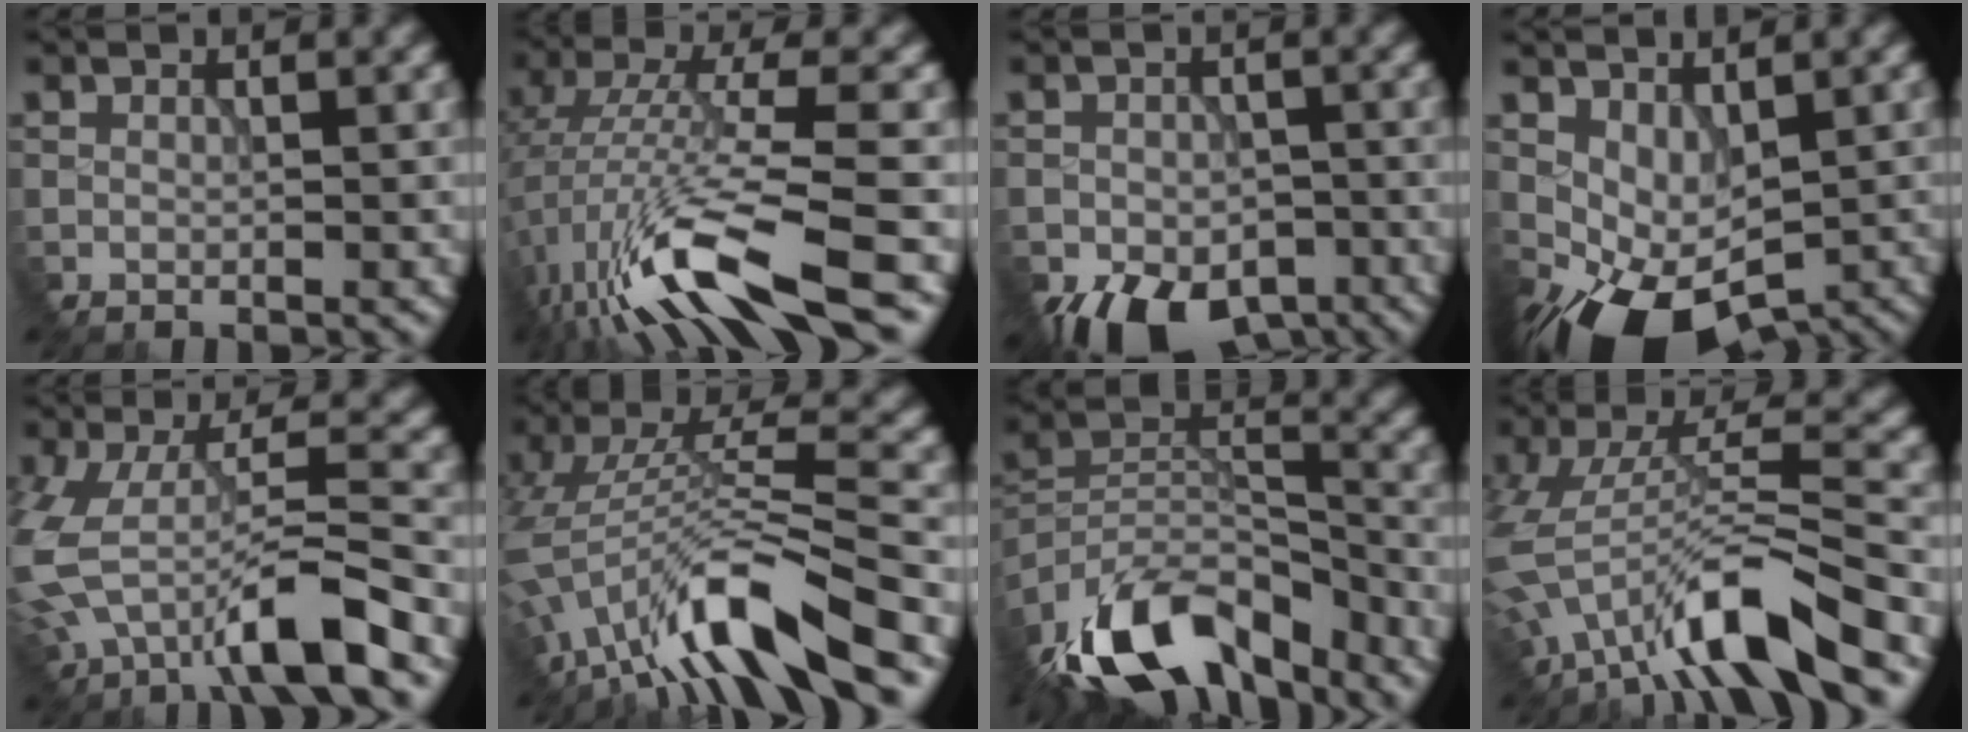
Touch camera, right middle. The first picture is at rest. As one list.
[{"total": 10.2, "force": [-4.6, 2.1, 8.9], "torque": [-0.168, 0.004, -0.085]}, {"total": 10.0, "force": [-6.2, 5.8, 5.4], "torque": [-0.083, -0.050, -0.085]}, {"total": 7.5, "force": [-2.8, 4.1, 5.6], "torque": [-0.099, -0.027, -0.032]}, {"total": 8.2, "force": [-3.9, 2.1, 6.9], "torque": [-0.127, 0.005, -0.075]}, {"total": 10.9, "force": [-7.0, 2.0, 8.2], "torque": [-0.145, 0.014, -0.128]}, {"total": 14.1, "force": [-10.7, 5.8, 7.1], "torque": [-0.152, 0.013, -0.186]}, {"total": 9.1, "force": [-5.7, 1.6, 7.0], "torque": [-0.124, 0.008, -0.108]}]